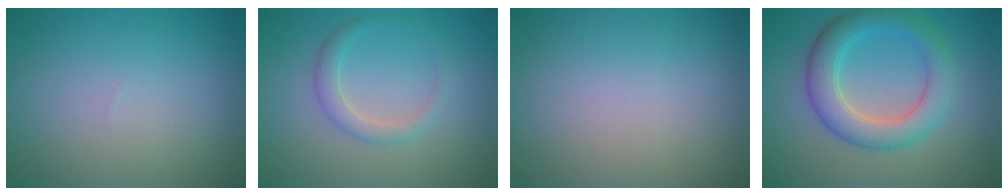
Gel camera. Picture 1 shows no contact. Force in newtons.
{"total": 1.8, "press": 1.8, "slide": 0.1}
{"total": 0.0}
{"total": 5.2, "press": 5.2, "slide": 0.1}